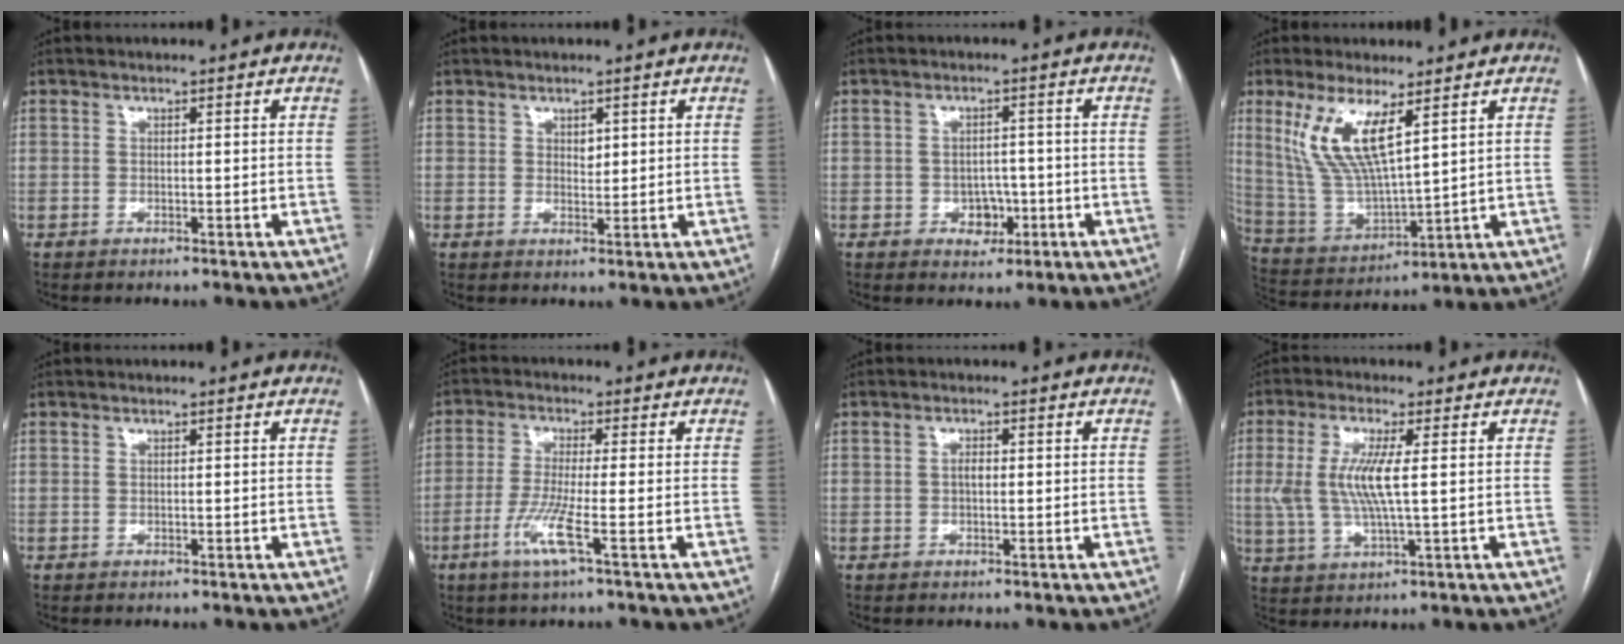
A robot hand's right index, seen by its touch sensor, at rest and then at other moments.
{"total": 1.6, "force": [0.7, 1.0, 1.0], "torque": [-0.014, -0.003, 0.014]}
{"total": 3.8, "force": [-1.3, 2.9, 2.0], "torque": [-0.020, 0.009, -0.010]}
{"total": 11.6, "force": [5.7, 2.5, 9.7], "torque": [-0.216, -0.005, 0.122]}
{"total": 0.0}
{"total": 6.2, "force": [-2.7, -0.4, 5.6], "torque": [-0.117, -0.016, -0.055]}
{"total": 1.3, "force": [-0.1, 0.7, 1.1], "torque": [-0.020, 0.005, -0.003]}
{"total": 8.0, "force": [0.8, 1.3, 7.9], "torque": [-0.180, 0.002, 0.019]}